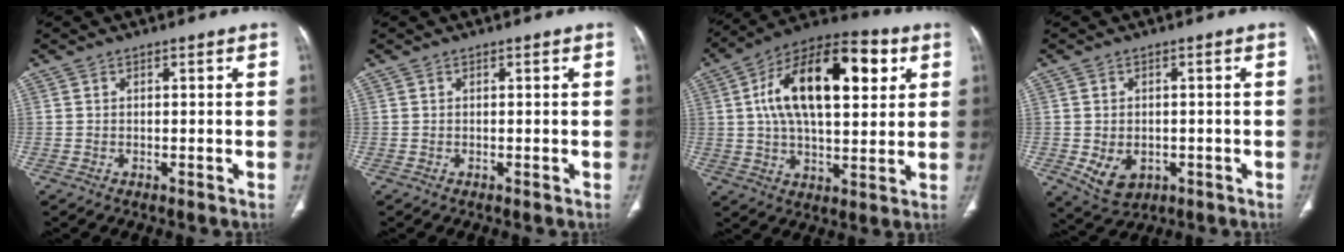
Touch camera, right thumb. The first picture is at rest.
{"total": 0.0}
{"total": 22.9, "force": [6.1, 11.0, 19.1], "torque": [-0.295, 0.012, 0.088]}
{"total": 6.3, "force": [-1.5, 4.7, 4.0], "torque": [-0.059, 0.002, -0.008]}